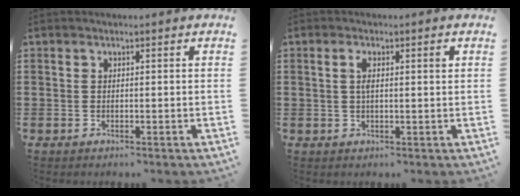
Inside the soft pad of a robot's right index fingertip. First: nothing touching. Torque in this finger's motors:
{"motor_torque": [0.36, -0.30, 0.06, 0.06]}